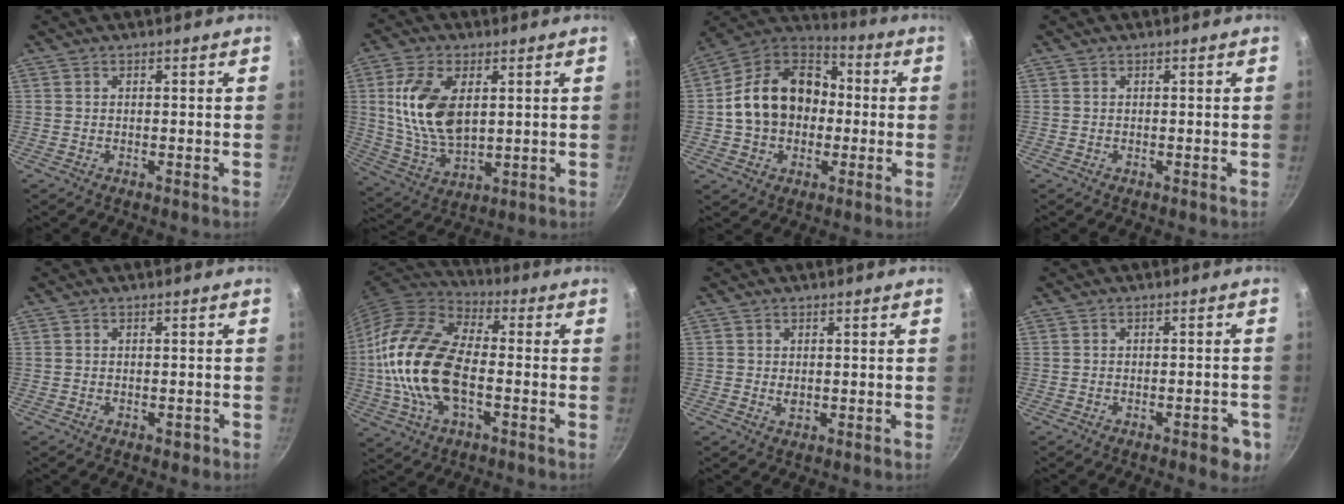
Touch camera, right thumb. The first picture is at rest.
{"total": 14.3, "force": [3.0, 8.1, 11.4], "torque": [-0.210, -0.017, 0.066]}
{"total": 18.6, "force": [-0.3, 14.2, 11.9], "torque": [-0.179, 0.043, -0.018]}
{"total": 0.0}
{"total": 1.3, "force": [-0.7, 0.9, 0.7], "torque": [-0.006, 0.008, -0.005]}
{"total": 19.9, "force": [-2.4, 11.0, 16.5], "torque": [-0.316, 0.031, -0.056]}
{"total": 1.4, "force": [0.1, 1.0, 1.0], "torque": [-0.017, -0.001, 0.001]}
{"total": 5.0, "force": [-2.3, 2.0, 4.0], "torque": [-0.034, 0.015, -0.024]}